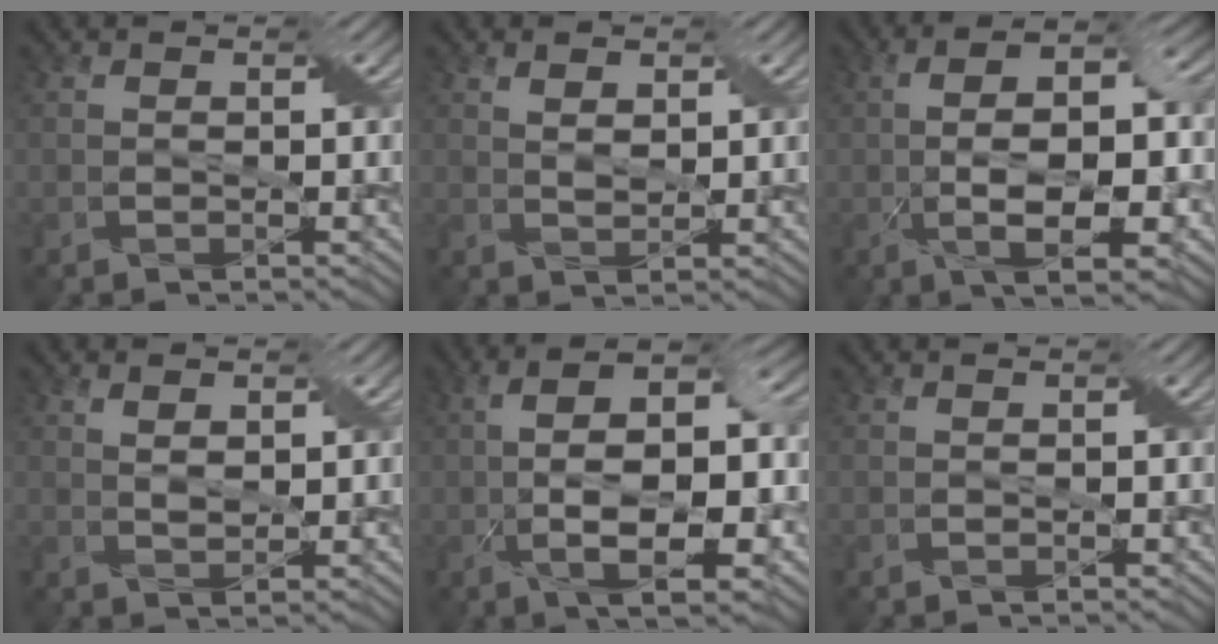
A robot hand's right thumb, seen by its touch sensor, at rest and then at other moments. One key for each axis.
{"total": 2.2, "fx": 1.3, "fy": 1.0, "fz": 1.5, "tx": -0.031, "ty": -0.003, "tz": 0.027}
{"total": 10.2, "fx": -1.6, "fy": 3.6, "fz": 9.4, "tx": -0.166, "ty": 0.003, "tz": -0.027}
{"total": 2.2, "fx": 1.1, "fy": 1.0, "fz": 1.7, "tx": -0.035, "ty": -0.002, "tz": 0.023}
{"total": 11.4, "fx": -1.5, "fy": 4.3, "fz": 10.5, "tx": -0.182, "ty": 0.008, "tz": -0.024}
{"total": 0.0}